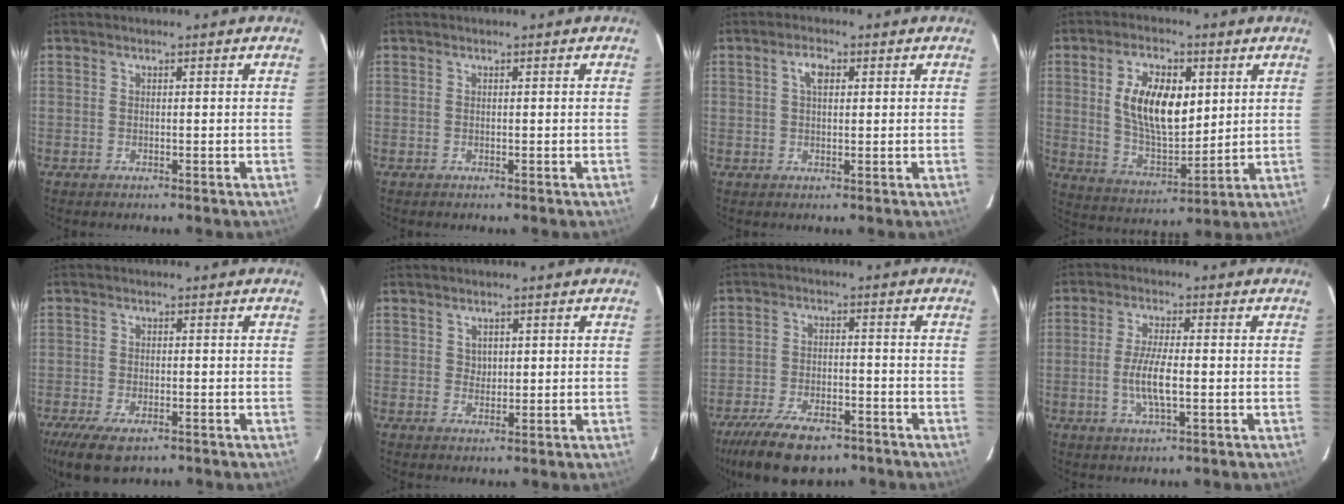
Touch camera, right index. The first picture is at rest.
{"total": 0.0}
{"total": 2.9, "force": [0.9, 1.5, 2.3], "torque": [-0.043, 0.010, 0.017]}
{"total": 13.6, "force": [3.4, 6.9, 11.2], "torque": [-0.204, 0.009, 0.074]}
{"total": 8.6, "force": [-5.4, 3.7, 5.6], "torque": [-0.134, -0.033, -0.093]}
{"total": 2.0, "force": [0.9, 1.7, 0.6], "torque": [-0.003, 0.005, 0.017]}
{"total": 15.0, "force": [-10.7, 6.4, 8.4], "torque": [-0.189, -0.024, -0.174]}
{"total": 6.4, "force": [-1.2, 1.6, 6.1], "torque": [-0.122, -0.006, -0.022]}